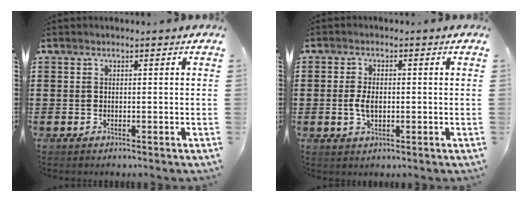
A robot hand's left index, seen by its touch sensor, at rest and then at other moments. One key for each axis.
{"total": 3.6, "fx": -0.2, "fy": 1.8, "fz": 3.0, "tx": -0.074, "ty": -0.002, "tz": -0.009}